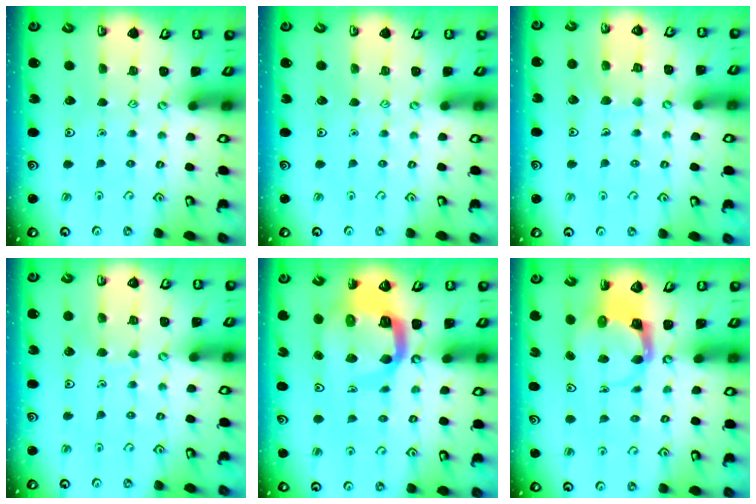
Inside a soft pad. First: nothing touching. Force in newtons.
{"total": 0.0}
{"total": 5.6, "press": 5.5, "slide": 0.4}
{"total": 3.3, "press": 3.3, "slide": 0.3}
{"total": 10.8, "press": 10.8, "slide": 1.4}
{"total": 3.6, "press": 3.6, "slide": 0.4}